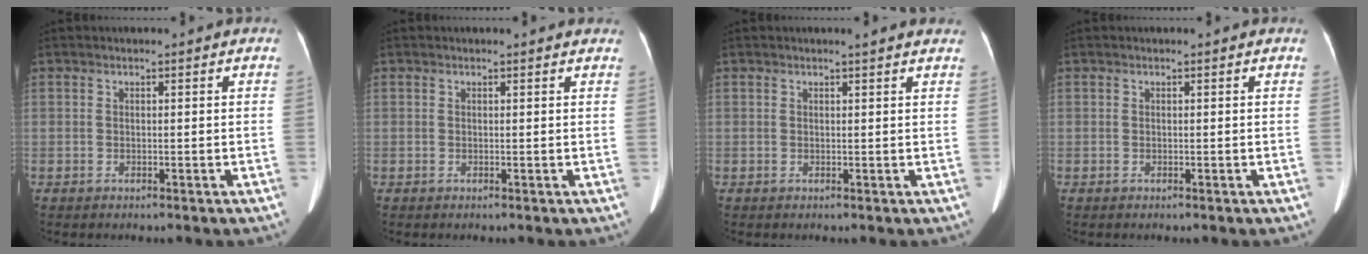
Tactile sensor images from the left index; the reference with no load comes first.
{"total": 2.7, "force": [2.6, 0.5, 0.5], "torque": [-0.011, 0.005, 0.015]}
{"total": 3.8, "force": [3.4, 0.2, 1.6], "torque": [-0.022, 0.007, 0.029]}
{"total": 0.0}